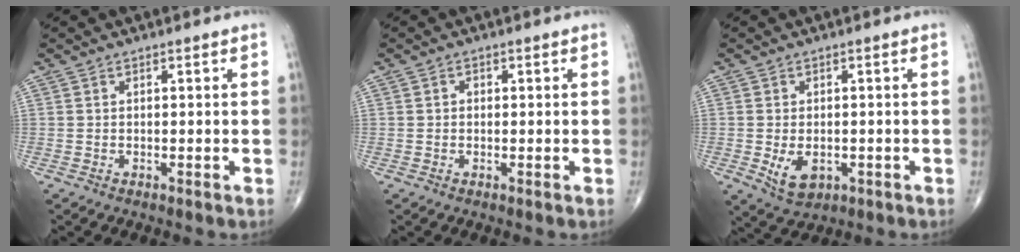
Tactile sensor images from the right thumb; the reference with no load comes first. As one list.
[{"total": 0.9, "force": [0.1, 0.8, 0.4], "torque": [-0.003, 0.002, -0.002]}, {"total": 5.3, "force": [-1.3, 3.5, 3.8], "torque": [-0.055, -0.004, -0.010]}]